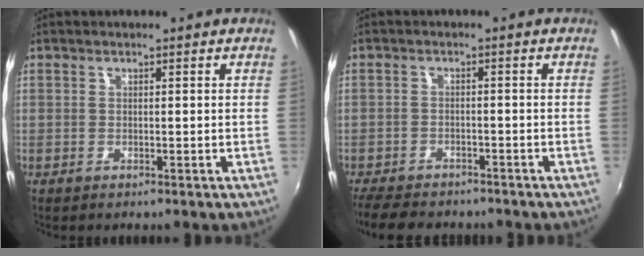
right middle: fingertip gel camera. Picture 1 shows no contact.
{"total": 8.8, "force": [-7.6, 3.3, 3.0], "torque": [-0.083, -0.013, -0.125]}